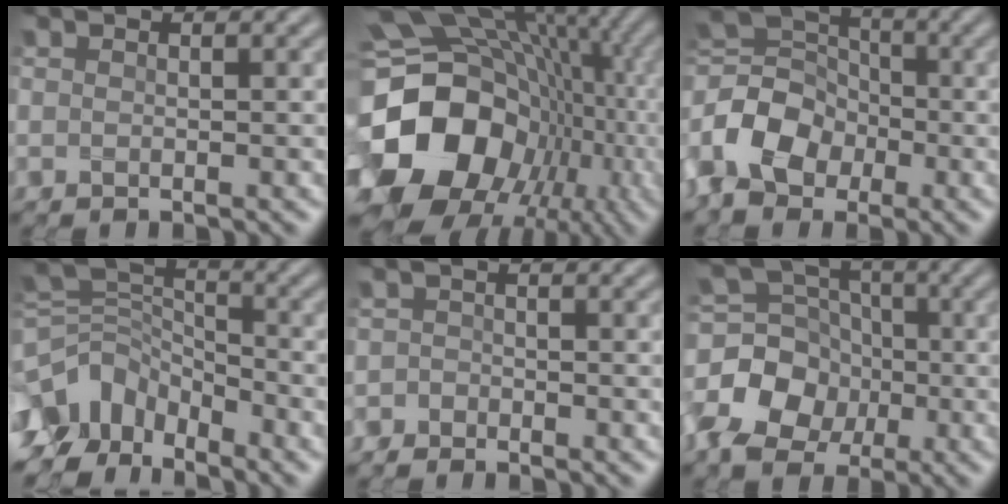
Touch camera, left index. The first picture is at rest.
{"total": 18.6, "force": [-2.5, 14.3, 11.7], "torque": [-0.239, -0.015, -0.024]}
{"total": 7.8, "force": [-3.1, 5.5, 4.5], "torque": [-0.104, 0.005, -0.064]}
{"total": 9.0, "force": [-5.3, 5.6, 4.7], "torque": [-0.108, 0.004, -0.100]}
{"total": 1.5, "force": [-1.1, 1.0, -0.2], "torque": [0.031, 0.012, -0.027]}
{"total": 7.9, "force": [-2.6, 6.1, 4.2], "torque": [-0.085, 0.003, -0.060]}